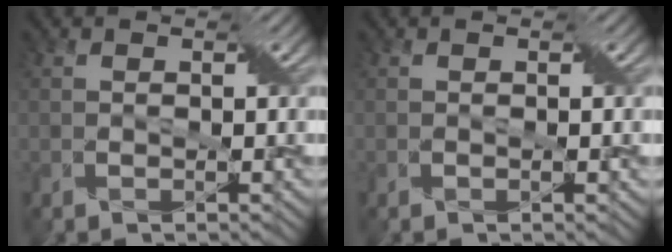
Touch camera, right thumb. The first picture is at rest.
{"total": 0.7, "force": [-0.1, 0.0, 0.6], "torque": [-0.011, -0.002, -0.002]}